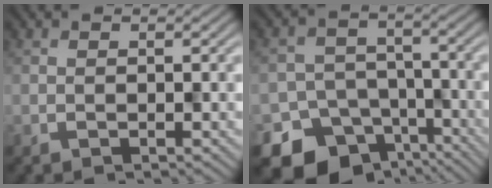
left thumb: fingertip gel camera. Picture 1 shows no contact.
{"total": 14.7, "force": [-10.0, 10.0, 3.8], "torque": [-0.089, -0.050, -0.129]}